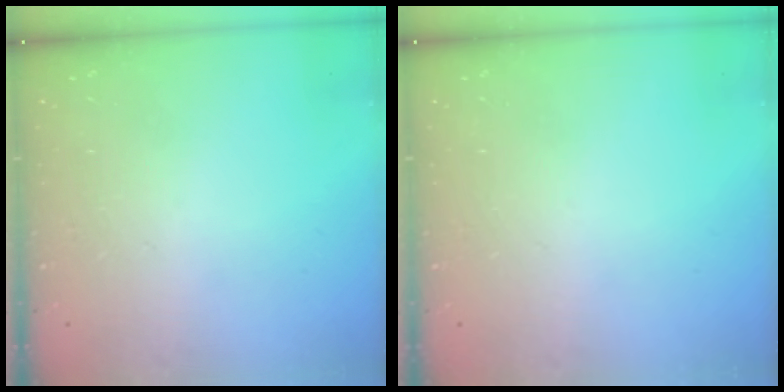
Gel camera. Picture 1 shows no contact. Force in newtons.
{"total": 0.0}